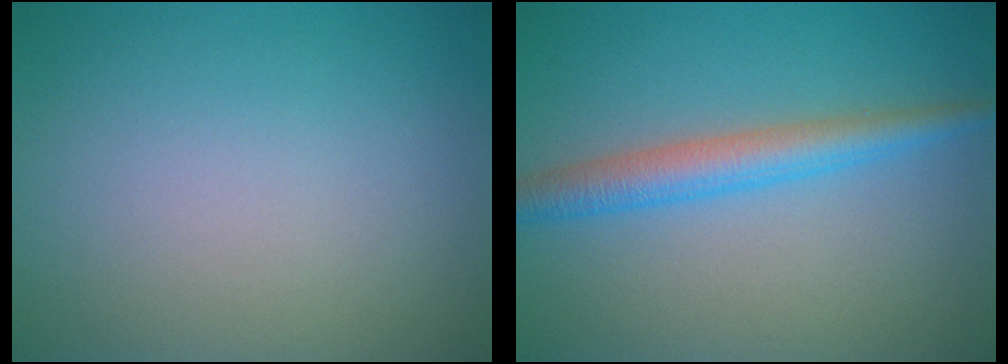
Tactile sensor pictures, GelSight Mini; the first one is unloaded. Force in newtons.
{"total": 3.6, "press": 3.6, "slide": 0.1}